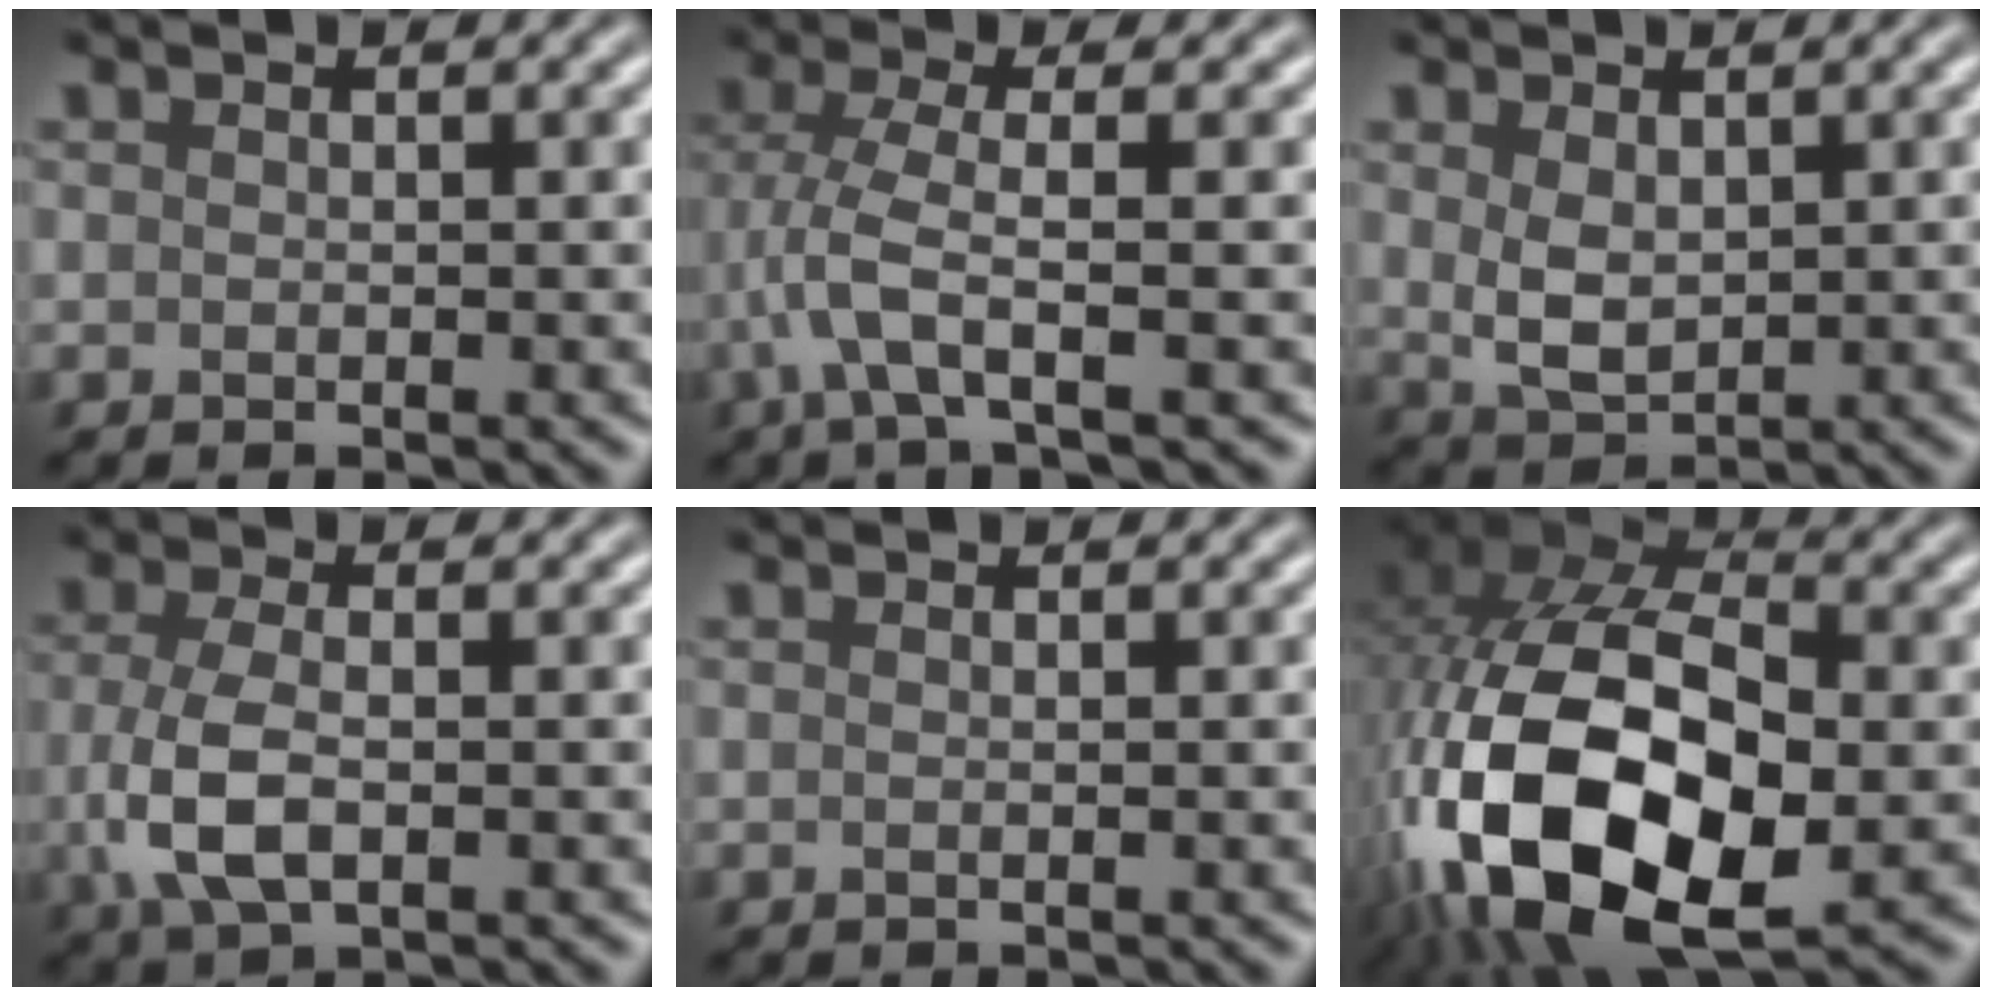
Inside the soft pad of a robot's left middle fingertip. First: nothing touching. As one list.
[{"total": 3.7, "force": [-0.8, 0.6, 3.6], "torque": [-0.088, 0.008, -0.020]}, {"total": 3.3, "force": [0.5, 2.2, 2.3], "torque": [-0.057, 0.000, 0.016]}, {"total": 4.5, "force": [-1.0, 2.2, 3.8], "torque": [-0.089, -0.002, -0.023]}, {"total": 0.0}, {"total": 18.5, "force": [-4.4, 11.0, 14.2], "torque": [-0.308, -0.009, -0.079]}]